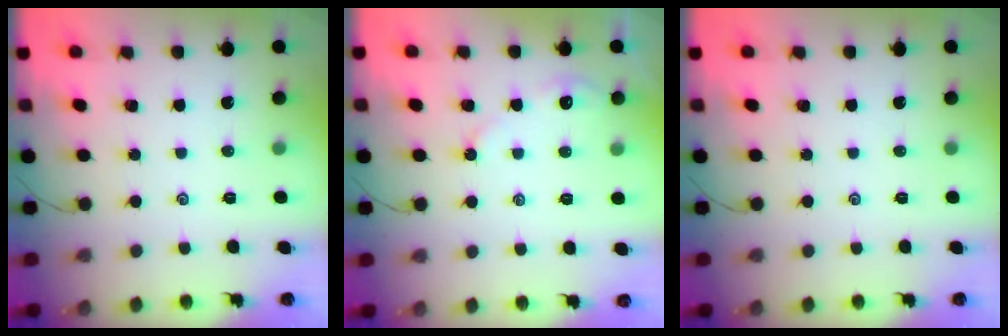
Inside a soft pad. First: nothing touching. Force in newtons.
{"total": 3.6, "press": 3.6, "slide": 0.5}
{"total": 0.0}